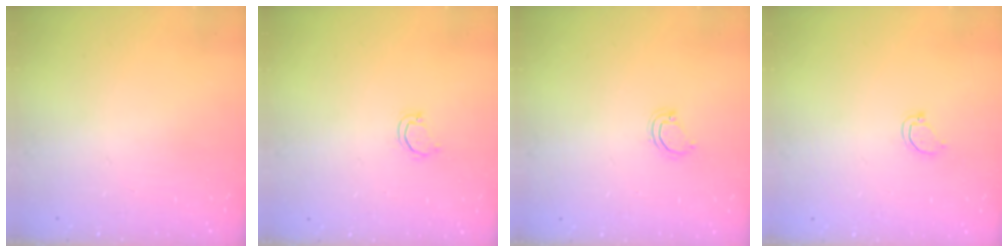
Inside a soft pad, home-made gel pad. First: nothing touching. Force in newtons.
{"total": 2.9, "press": 2.9, "slide": 0.3}
{"total": 3.7, "press": 3.7, "slide": 0.3}
{"total": 3.4, "press": 3.4, "slide": 0.2}